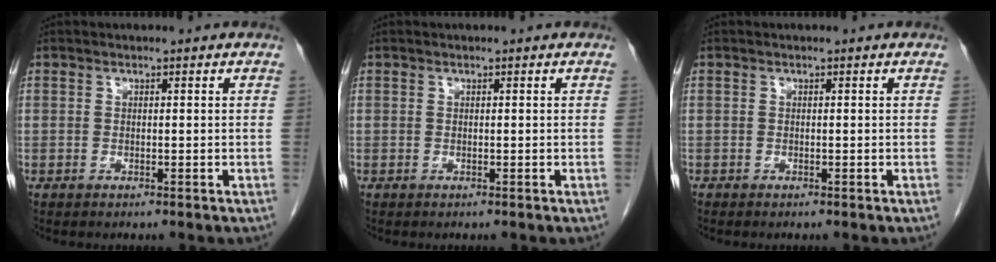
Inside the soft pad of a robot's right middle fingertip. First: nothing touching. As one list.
[{"total": 0.0}, {"total": 0.0}]